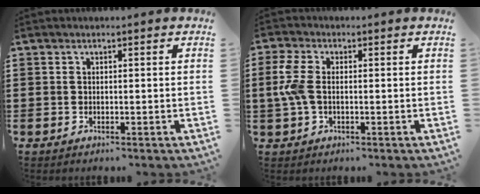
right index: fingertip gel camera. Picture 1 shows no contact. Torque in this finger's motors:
{"motor_torque": [0.92, -0.17, 0.50, 0.15]}